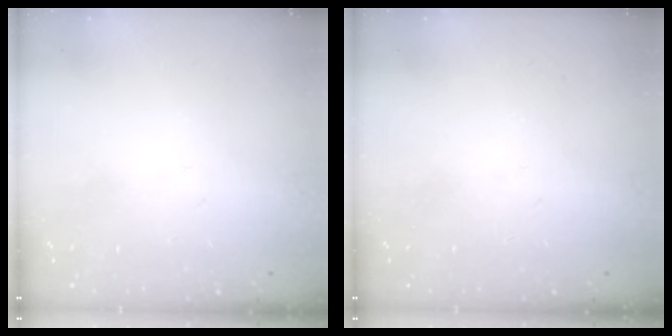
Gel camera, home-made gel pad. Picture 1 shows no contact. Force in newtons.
{"total": 0.0}